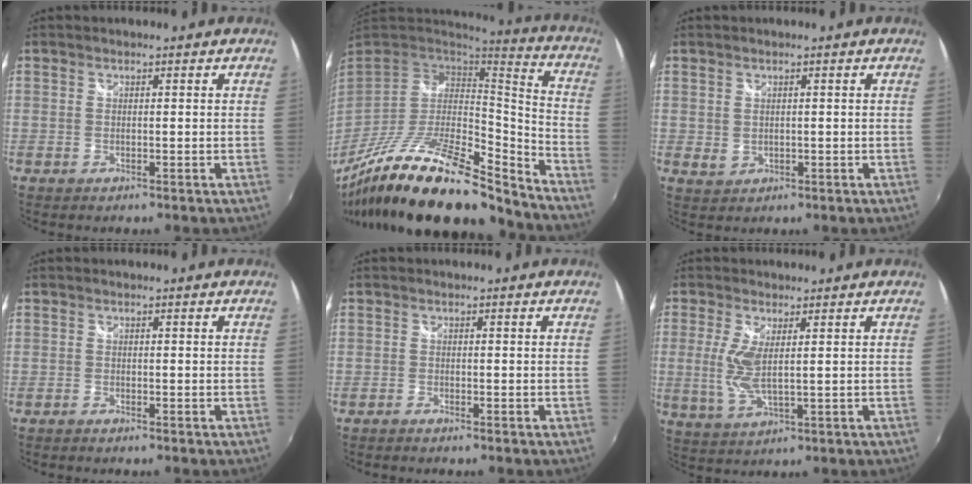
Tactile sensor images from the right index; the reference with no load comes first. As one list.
[{"total": 26.6, "force": [-19.7, 7.1, 16.4], "torque": [-0.288, -0.033, -0.338]}, {"total": 1.7, "force": [0.6, 1.5, 0.7], "torque": [-0.009, 0.003, 0.017]}, {"total": 0.9, "force": [-0.8, 0.2, 0.4], "torque": [-0.011, -0.004, -0.017]}, {"total": 1.3, "force": [-1.1, 0.2, 0.5], "torque": [-0.017, -0.005, -0.024]}, {"total": 6.0, "force": [0.9, 1.9, 5.6], "torque": [-0.127, -0.004, 0.019]}]